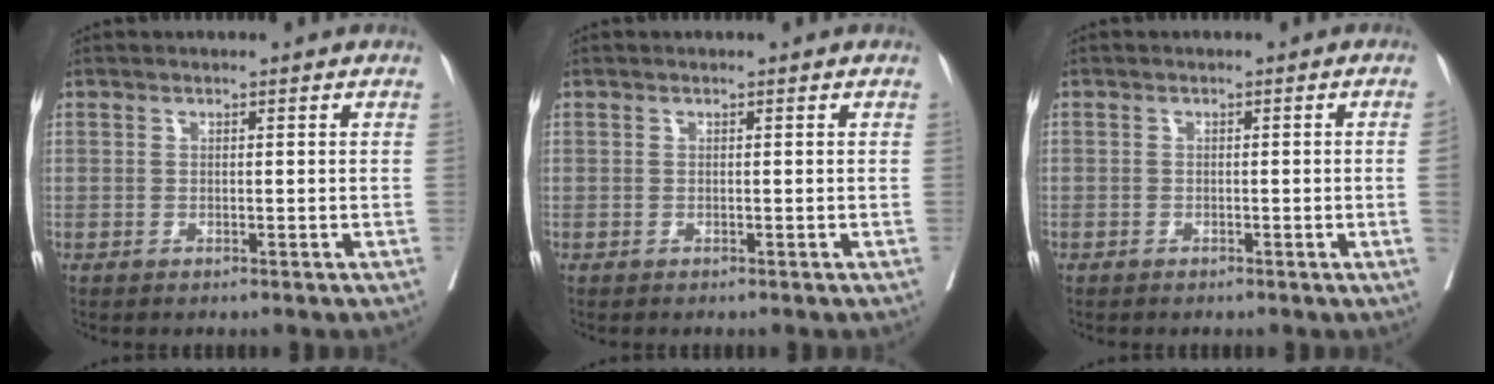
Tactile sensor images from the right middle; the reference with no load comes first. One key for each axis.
{"total": 0.0}
{"total": 1.2, "fx": -0.3, "fy": -0.2, "fz": 1.1, "tx": -0.012, "ty": 0.002, "tz": -0.003}